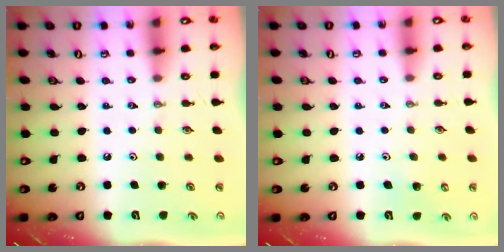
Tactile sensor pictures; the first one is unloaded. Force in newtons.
{"total": 5.0, "press": 4.8, "slide": 1.2}